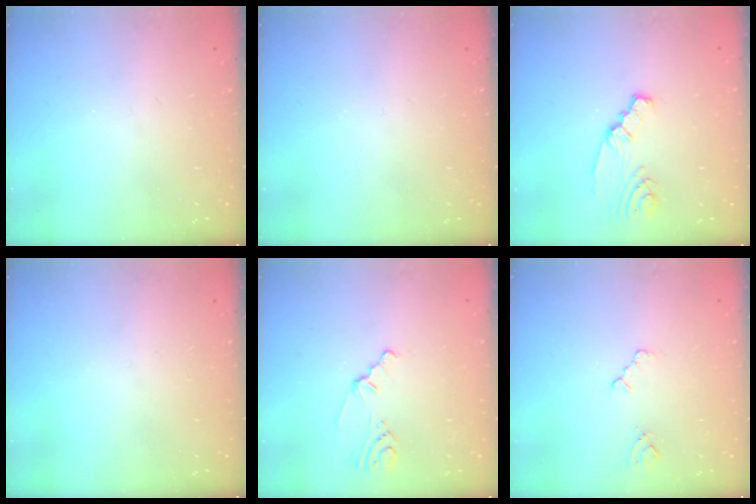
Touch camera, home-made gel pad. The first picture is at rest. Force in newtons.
{"total": 0.0}
{"total": 2.7, "press": 2.7, "slide": 0.4}
{"total": 0.0}
{"total": 1.6, "press": 1.5, "slide": 0.6}
{"total": 2.9, "press": 2.9, "slide": 0.5}